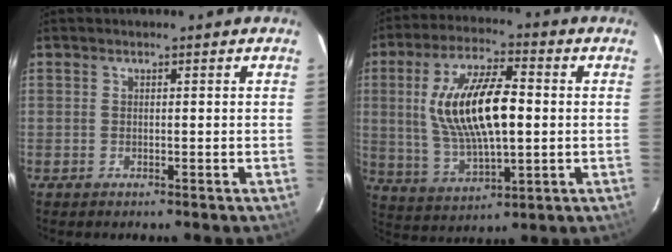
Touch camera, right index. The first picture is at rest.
{"total": 17.0, "force": [1.4, 6.7, 15.5], "torque": [-0.298, 0.006, 0.036]}